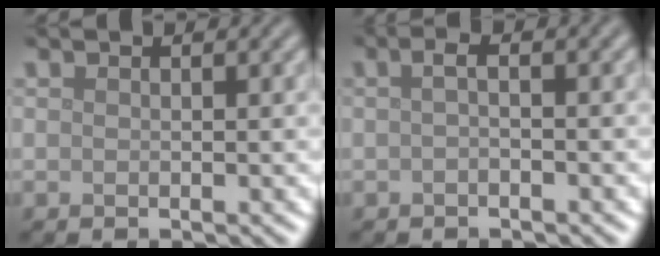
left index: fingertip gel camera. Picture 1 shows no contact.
{"total": 1.6, "force": [-0.1, 0.4, 1.5], "torque": [-0.027, 0.001, -0.007]}